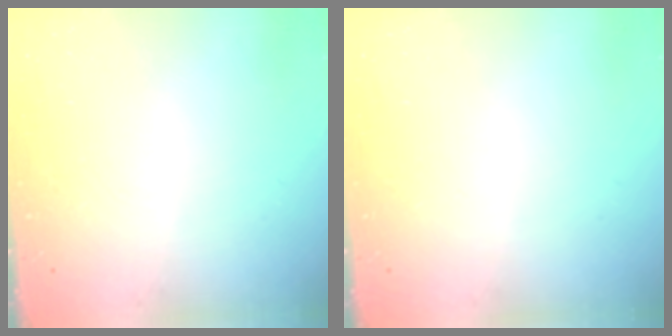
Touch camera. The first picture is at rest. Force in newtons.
{"total": 0.0}